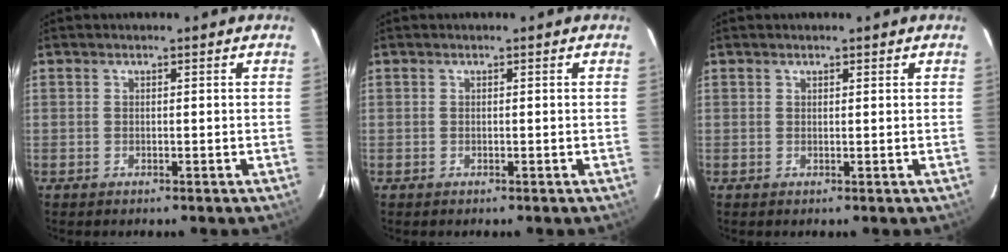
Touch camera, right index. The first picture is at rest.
{"total": 0.0}
{"total": 0.8, "force": [0.6, 0.2, 0.4], "torque": [-0.008, 0.004, 0.009]}